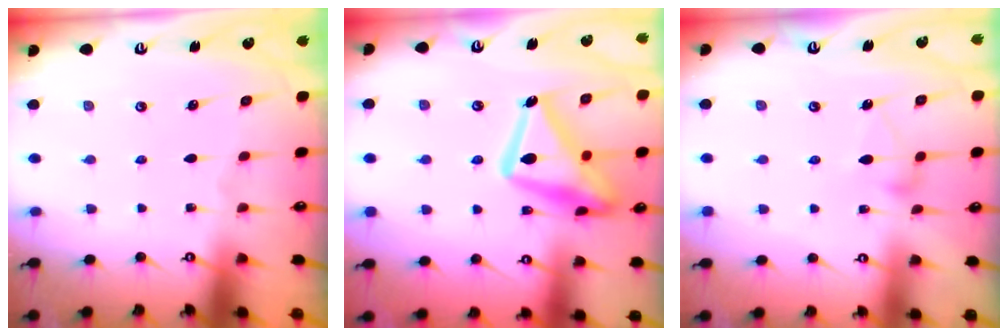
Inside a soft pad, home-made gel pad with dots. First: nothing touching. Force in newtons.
{"total": 20.7, "press": 20.7, "slide": 1.4}
{"total": 6.3, "press": 6.3, "slide": 0.3}